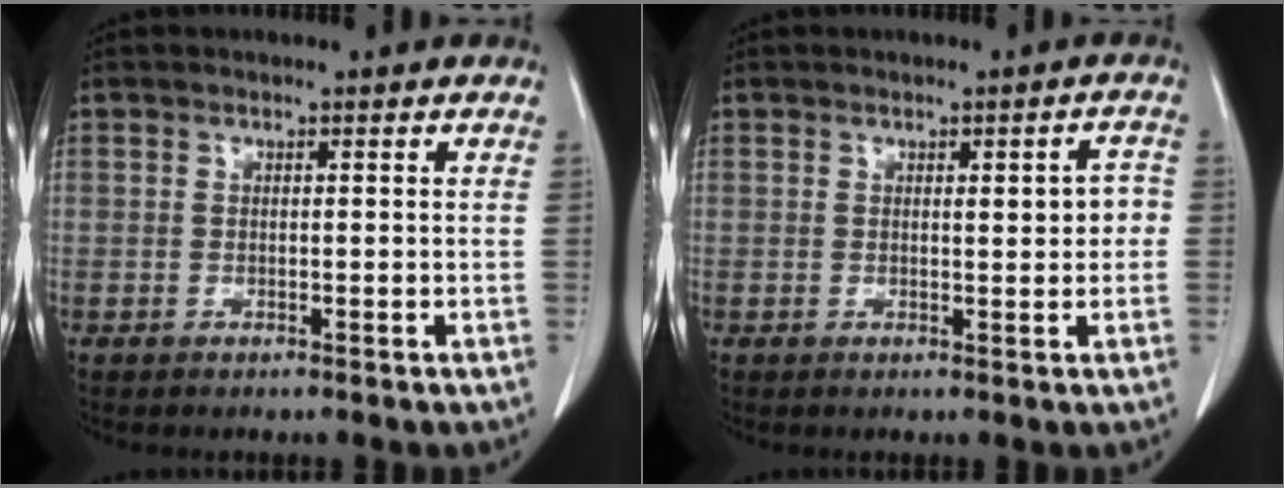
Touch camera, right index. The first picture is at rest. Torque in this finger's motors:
{"motor_torque": [0.29, 0.15, 0.04, 0.01]}